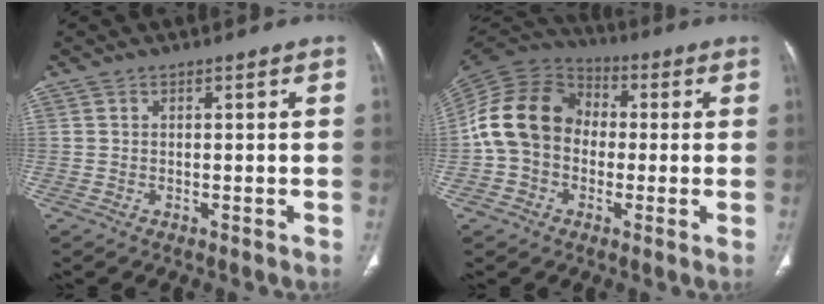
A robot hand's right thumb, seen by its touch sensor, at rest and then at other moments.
{"total": 14.4, "force": [-0.8, 11.7, 8.3], "torque": [-0.149, 0.035, -0.027]}